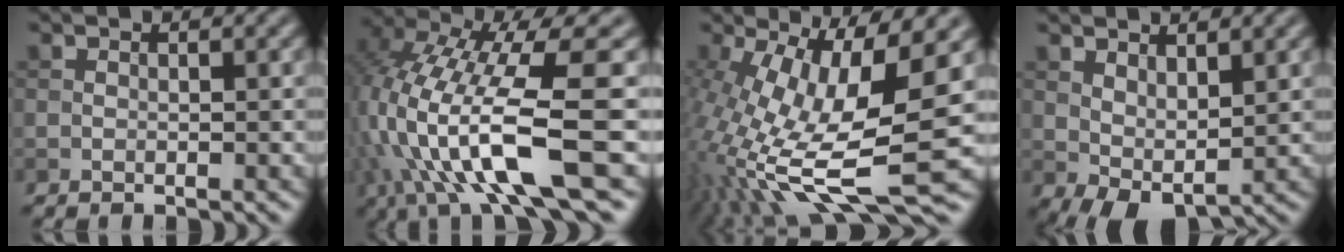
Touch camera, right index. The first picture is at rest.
{"total": 12.5, "force": [-2.1, 3.5, 11.8], "torque": [-0.236, -0.002, -0.037]}
{"total": 15.7, "force": [-2.4, 5.2, 14.6], "torque": [-0.286, -0.017, -0.036]}
{"total": 3.8, "force": [1.0, 2.0, 3.1], "torque": [-0.062, -0.004, 0.023]}